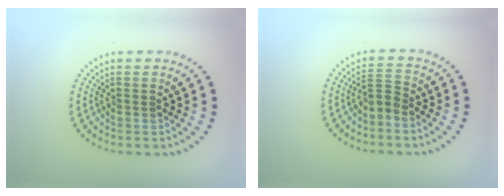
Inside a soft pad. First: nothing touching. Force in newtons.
{"total": 1.8, "press": 1.3, "slide": 1.2}